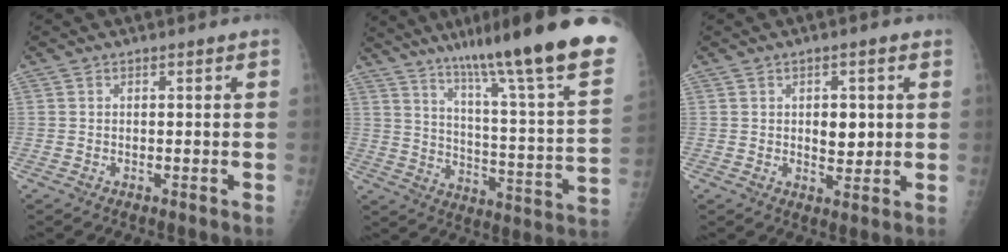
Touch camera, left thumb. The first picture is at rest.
{"total": 27.5, "force": [19.3, 2.3, 19.4], "torque": [-0.277, -0.080, 0.281]}
{"total": 5.2, "force": [1.0, 3.1, 4.1], "torque": [-0.037, -0.007, 0.016]}